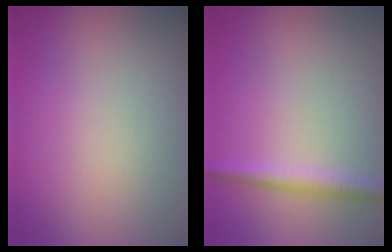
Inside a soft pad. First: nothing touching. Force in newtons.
{"total": 2.3, "press": 2.3, "slide": 0.1}